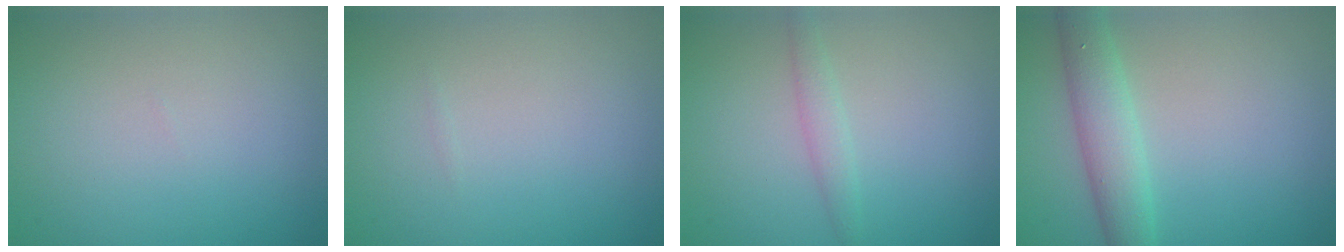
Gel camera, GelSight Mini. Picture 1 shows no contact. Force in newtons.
{"total": 0.0}
{"total": 1.3, "press": 1.3, "slide": 0.1}
{"total": 3.8, "press": 3.8, "slide": 0.1}